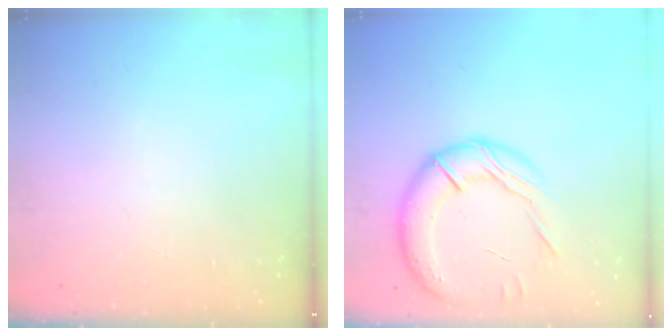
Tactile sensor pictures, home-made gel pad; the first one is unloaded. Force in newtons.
{"total": 17.8, "press": 17.6, "slide": 2.9}